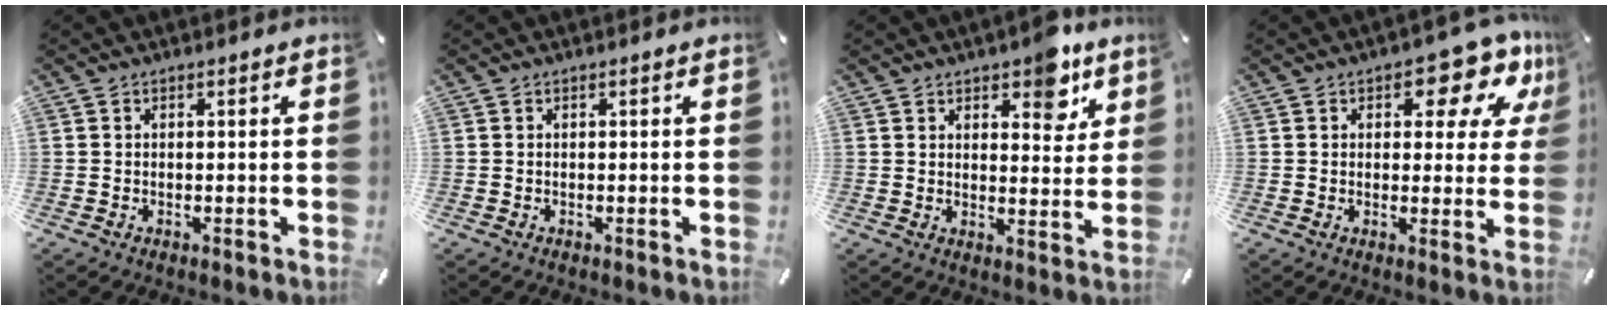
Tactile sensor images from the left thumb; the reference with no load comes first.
{"total": 0.0}
{"total": 8.7, "force": [6.1, 4.5, 4.4], "torque": [-0.032, -0.039, 0.099]}
{"total": 11.3, "force": [6.1, 5.9, 7.4], "torque": [-0.087, -0.033, 0.101]}